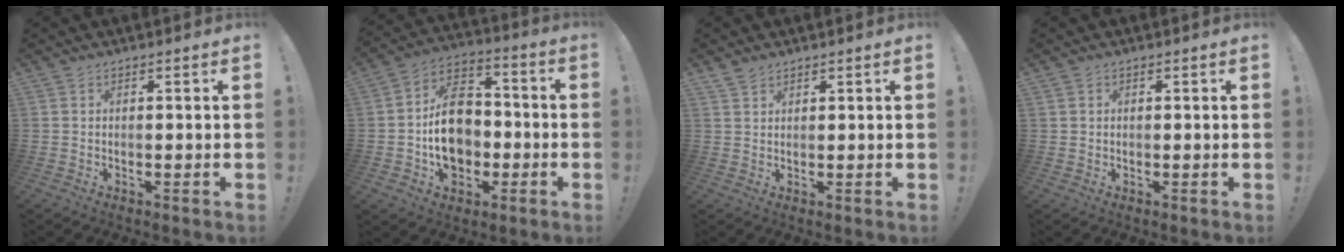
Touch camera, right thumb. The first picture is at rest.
{"total": 16.7, "force": [-2.1, 12.7, 10.6], "torque": [-0.165, 0.018, -0.034]}
{"total": 2.3, "force": [2.0, 1.0, 0.7], "torque": [-0.013, -0.010, 0.038]}
{"total": 0.8, "force": [0.3, 0.7, 0.0], "torque": [0.006, 0.000, 0.004]}